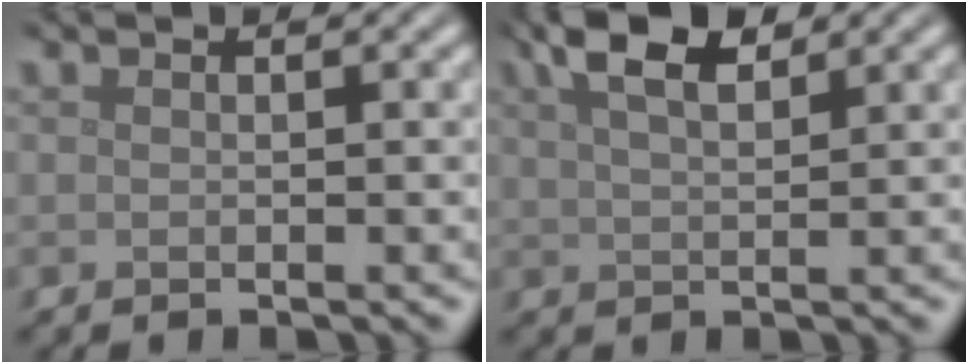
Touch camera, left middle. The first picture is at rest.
{"total": 5.5, "force": [3.6, 1.9, 3.7], "torque": [-0.068, 0.020, 0.057]}